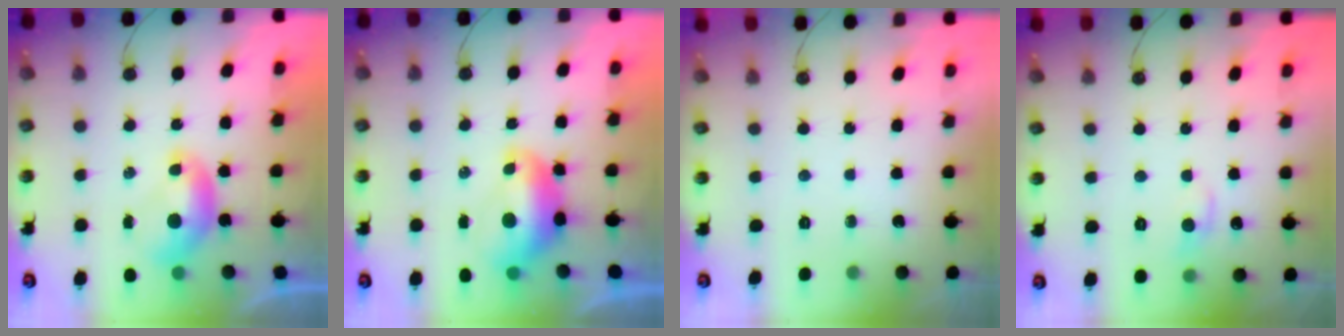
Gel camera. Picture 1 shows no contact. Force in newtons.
{"total": 2.0, "press": 1.9, "slide": 0.7}
{"total": 0.0}
{"total": 1.0, "press": 0.5, "slide": 0.9}